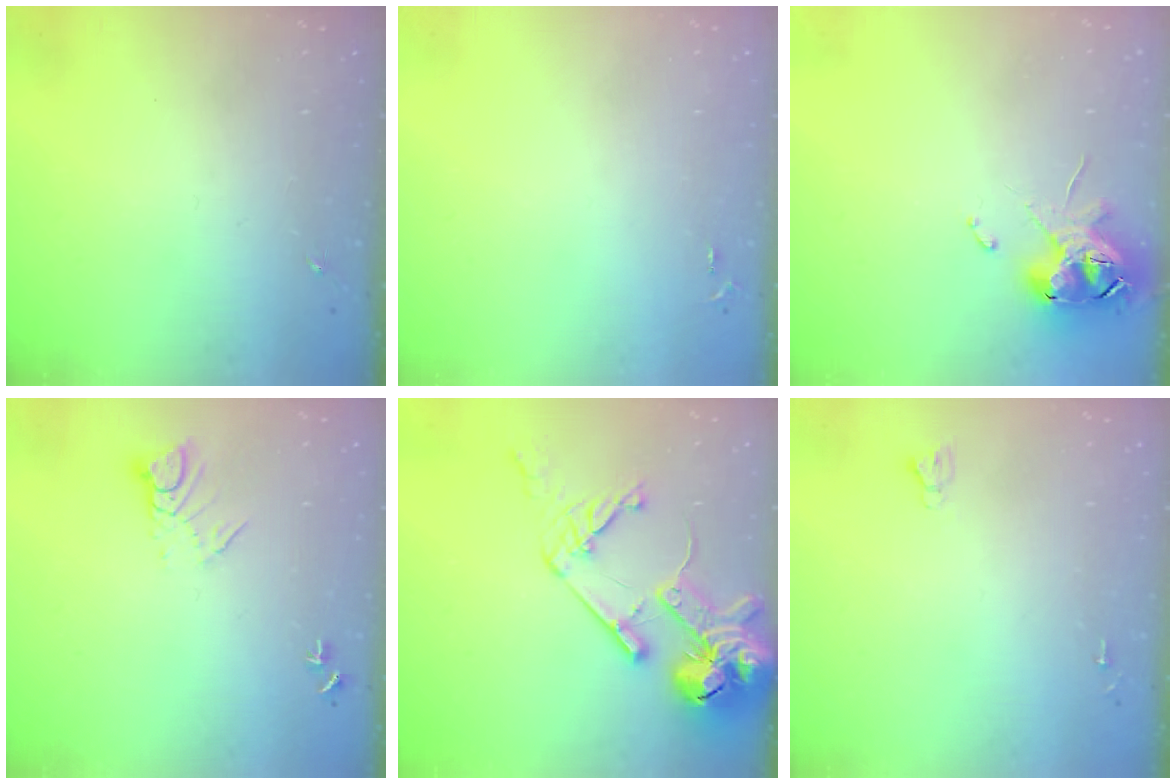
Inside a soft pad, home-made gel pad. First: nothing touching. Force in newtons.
{"total": 2.5, "press": 2.5, "slide": 0.3}
{"total": 11.5, "press": 11.4, "slide": 1.5}
{"total": 5.9, "press": 5.9, "slide": 0.5}
{"total": 23.3, "press": 23.1, "slide": 3.0}
{"total": 2.7, "press": 2.7, "slide": 0.0}